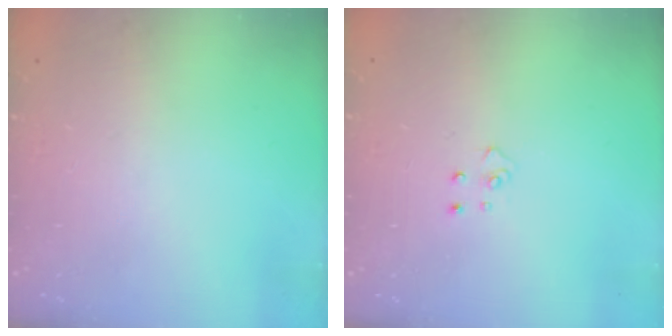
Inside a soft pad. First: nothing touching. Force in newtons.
{"total": 4.7, "press": 4.6, "slide": 0.4}